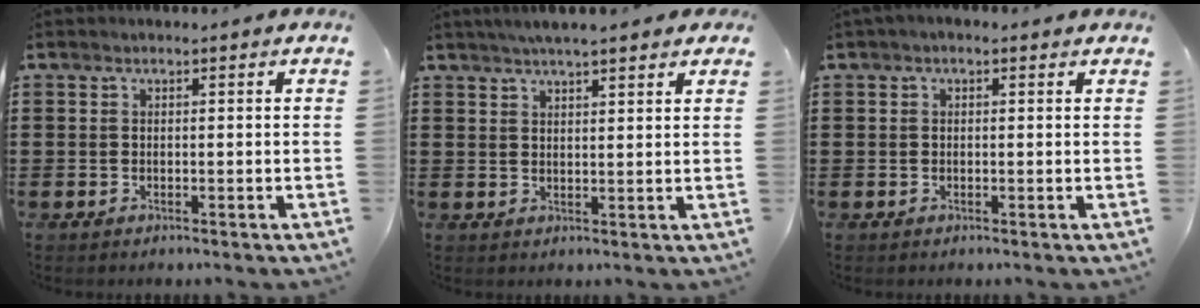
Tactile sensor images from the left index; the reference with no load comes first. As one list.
[{"total": 3.6, "force": [3.1, 0.2, 1.8], "torque": [-0.041, 0.004, 0.057]}, {"total": 0.7, "force": [0.1, 0.5, 0.5], "torque": [-0.011, 0.006, 0.000]}]